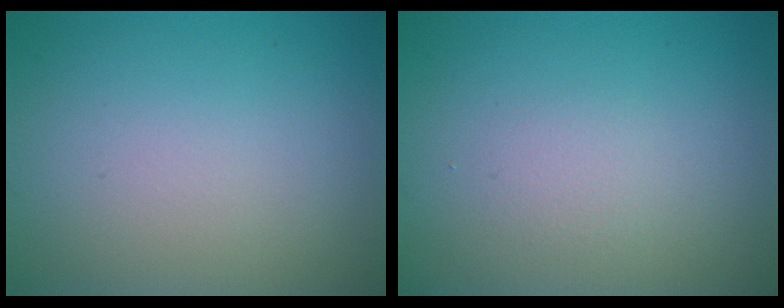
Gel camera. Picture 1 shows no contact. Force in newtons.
{"total": 1.1, "press": 1.1, "slide": 0.0}